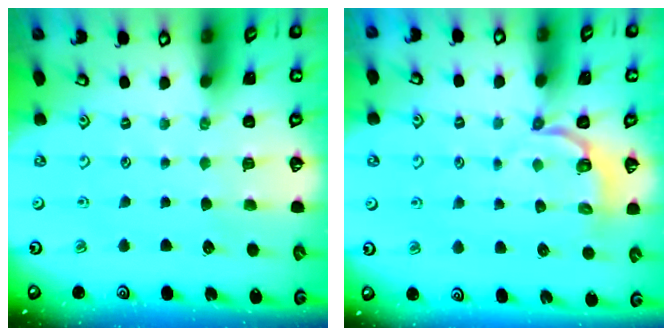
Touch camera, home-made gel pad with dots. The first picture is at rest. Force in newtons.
{"total": 4.4, "press": 3.8, "slide": 2.3}